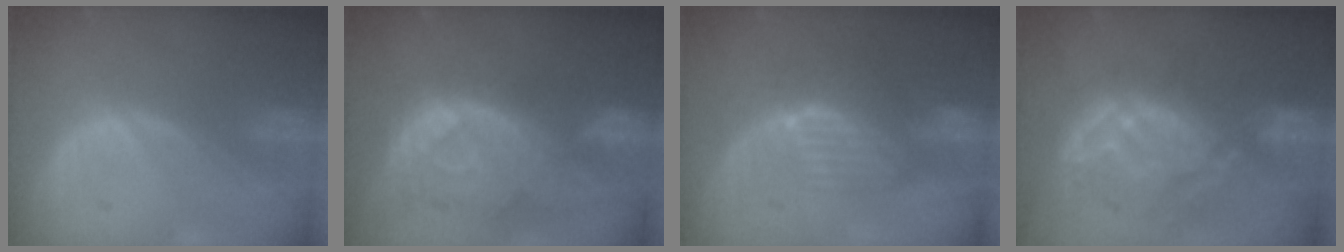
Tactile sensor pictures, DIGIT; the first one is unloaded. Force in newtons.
{"total": 11.5, "press": 9.9, "slide": 5.8}
{"total": 8.1, "press": 7.2, "slide": 3.6}
{"total": 10.7, "press": 10.2, "slide": 3.5}